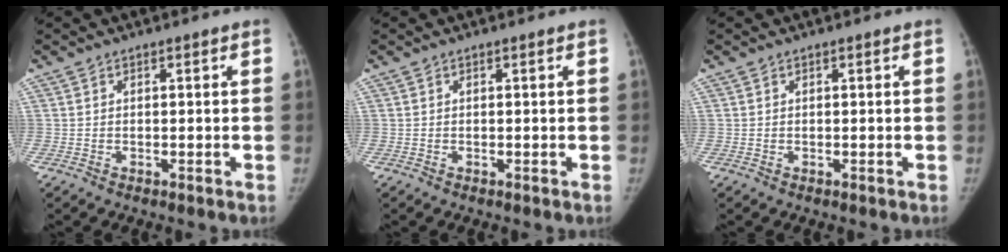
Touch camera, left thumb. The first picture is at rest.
{"total": 0.0}
{"total": 0.0}